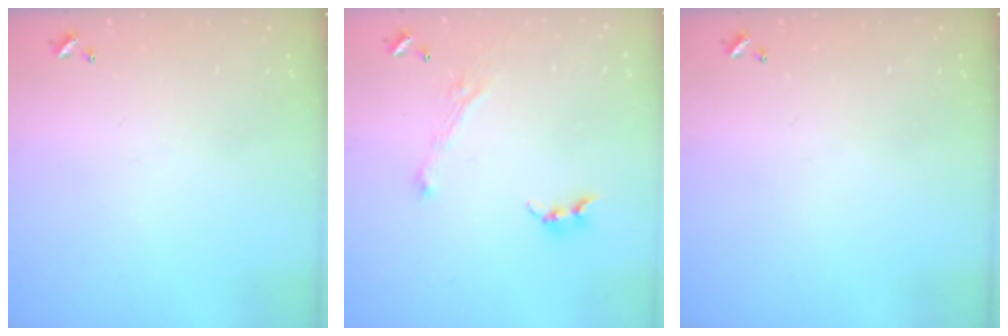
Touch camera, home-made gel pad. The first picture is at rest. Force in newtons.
{"total": 2.7, "press": 2.7, "slide": 0.4}
{"total": 0.0}